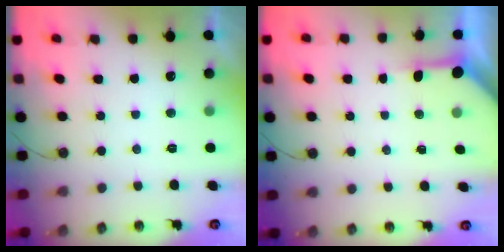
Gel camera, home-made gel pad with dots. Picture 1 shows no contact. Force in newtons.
{"total": 3.5, "press": 3.5, "slide": 0.3}